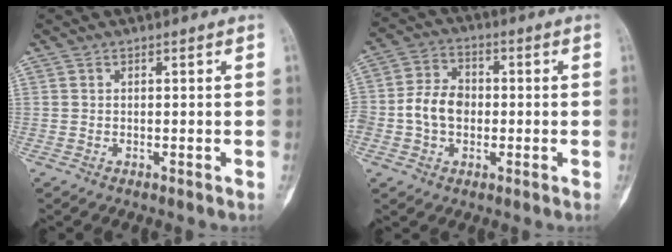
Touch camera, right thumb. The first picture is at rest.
{"total": 8.3, "force": [-1.0, 6.4, 5.2], "torque": [-0.081, 0.024, -0.025]}